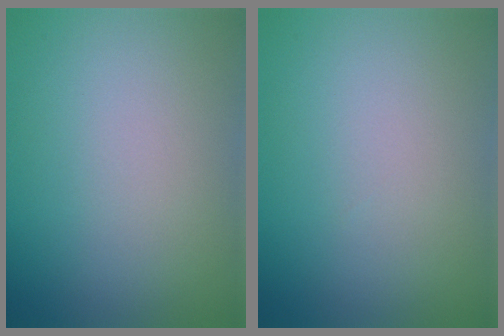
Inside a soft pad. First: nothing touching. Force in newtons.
{"total": 0.0}